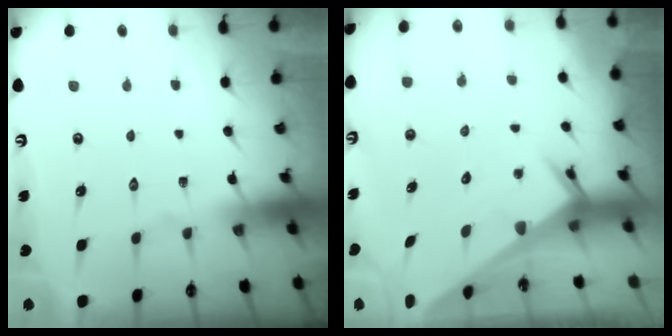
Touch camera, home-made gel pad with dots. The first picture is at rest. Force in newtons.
{"total": 3.1, "press": 3.1, "slide": 0.2}